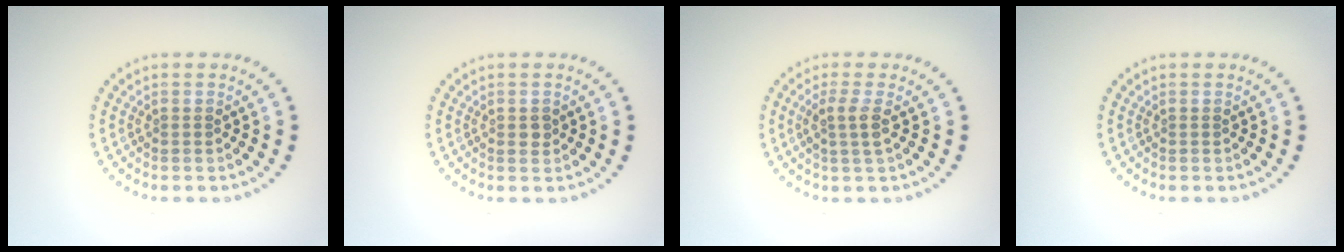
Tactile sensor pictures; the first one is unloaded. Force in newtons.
{"total": 0.9, "press": 0.9, "slide": 0.0}
{"total": 1.9, "press": 1.6, "slide": 1.0}
{"total": 0.0}